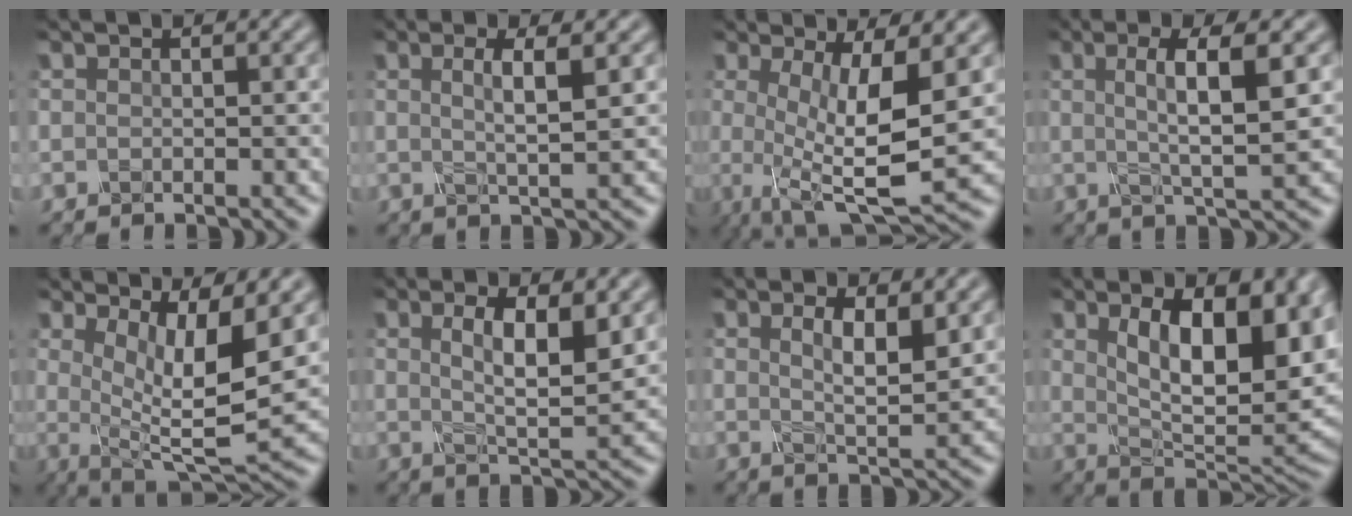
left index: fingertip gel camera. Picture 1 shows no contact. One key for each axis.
{"total": 3.1, "fx": 0.3, "fy": 0.4, "fz": 3.0, "tx": -0.056, "ty": -0.001, "tz": 0.011}
{"total": 8.4, "fx": -0.9, "fy": 2.4, "fz": 8.0, "tx": -0.147, "ty": -0.014, "tz": -0.006}
{"total": 5.6, "fx": 0.7, "fy": 1.0, "fz": 5.4, "tx": -0.087, "ty": 0.003, "tz": 0.017}
{"total": 7.9, "fx": 1.4, "fy": 2.4, "fz": 7.5, "tx": -0.126, "ty": -0.012, "tz": 0.034}
{"total": 5.4, "fx": 1.0, "fy": 1.3, "fz": 5.1, "tx": -0.087, "ty": -0.005, "tz": 0.026}
{"total": 3.6, "fx": 0.8, "fy": 0.8, "fz": 3.5, "tx": -0.063, "ty": -0.009, "tz": 0.022}
{"total": 10.9, "fx": 2.6, "fy": 4.3, "fz": 9.7, "tx": -0.140, "ty": -0.008, "tz": 0.048}